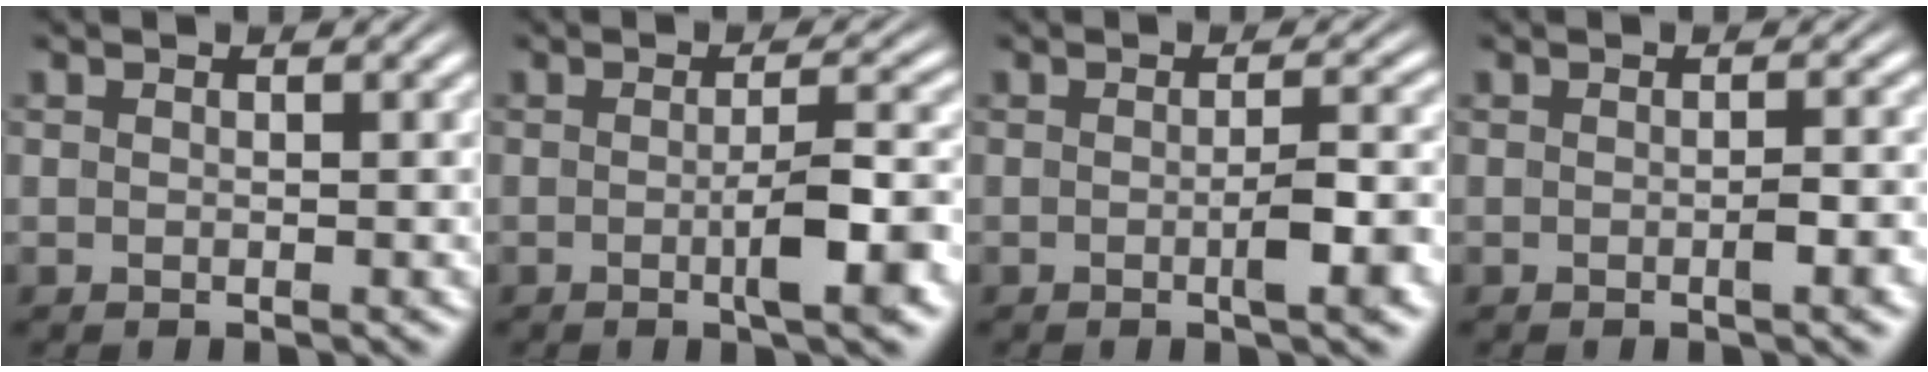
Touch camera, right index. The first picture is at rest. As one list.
[{"total": 3.9, "force": [-1.3, 0.5, 3.7], "torque": [-0.053, 0.004, -0.028]}, {"total": 2.7, "force": [-0.9, 0.3, 2.5], "torque": [-0.032, 0.006, -0.021]}, {"total": 1.2, "force": [-0.5, 0.1, 1.0], "torque": [-0.012, 0.008, -0.013]}]